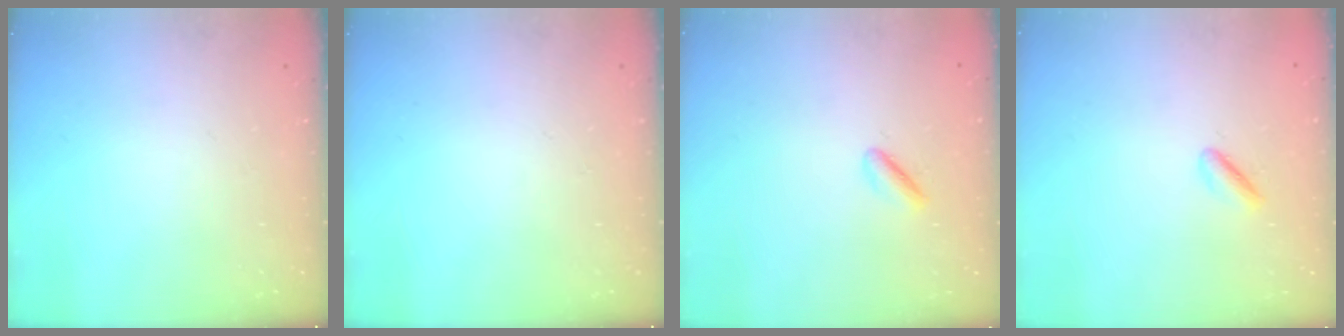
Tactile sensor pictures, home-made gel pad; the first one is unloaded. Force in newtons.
{"total": 0.0}
{"total": 1.5, "press": 1.3, "slide": 0.6}
{"total": 1.5, "press": 1.3, "slide": 0.6}